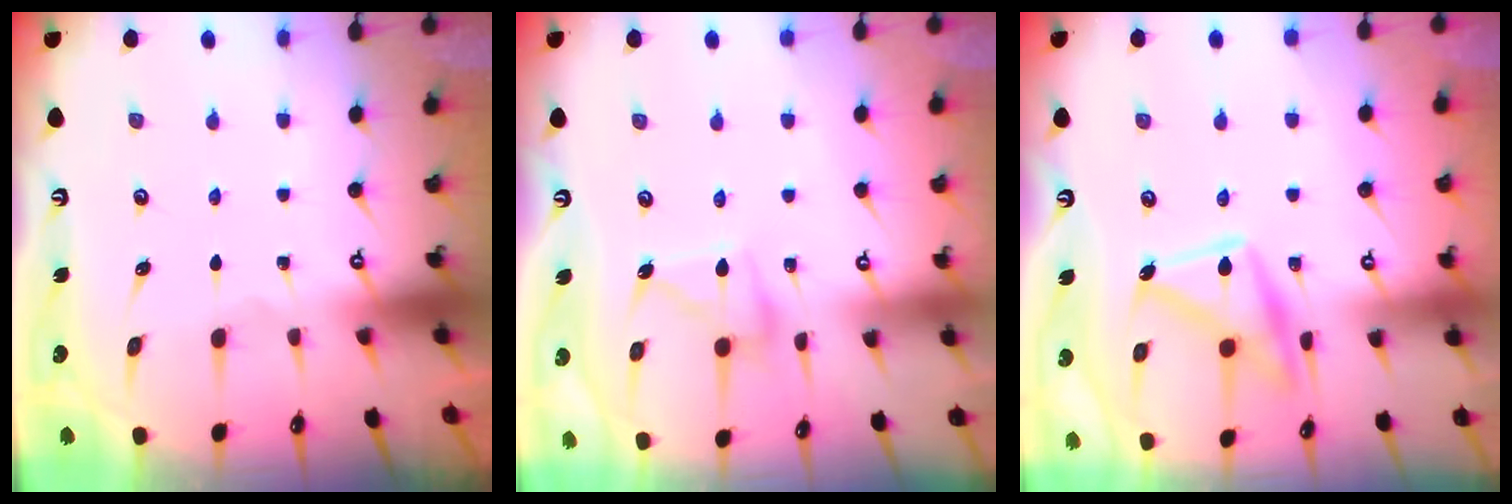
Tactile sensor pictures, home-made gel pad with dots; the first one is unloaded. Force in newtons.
{"total": 10.7, "press": 10.7, "slide": 0.8}
{"total": 16.1, "press": 16.1, "slide": 0.7}